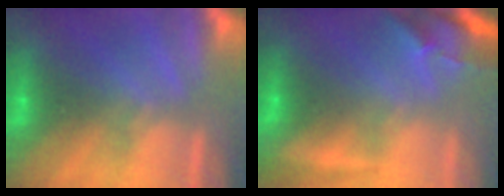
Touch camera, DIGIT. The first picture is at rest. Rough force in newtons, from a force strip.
{"total": 5.7}